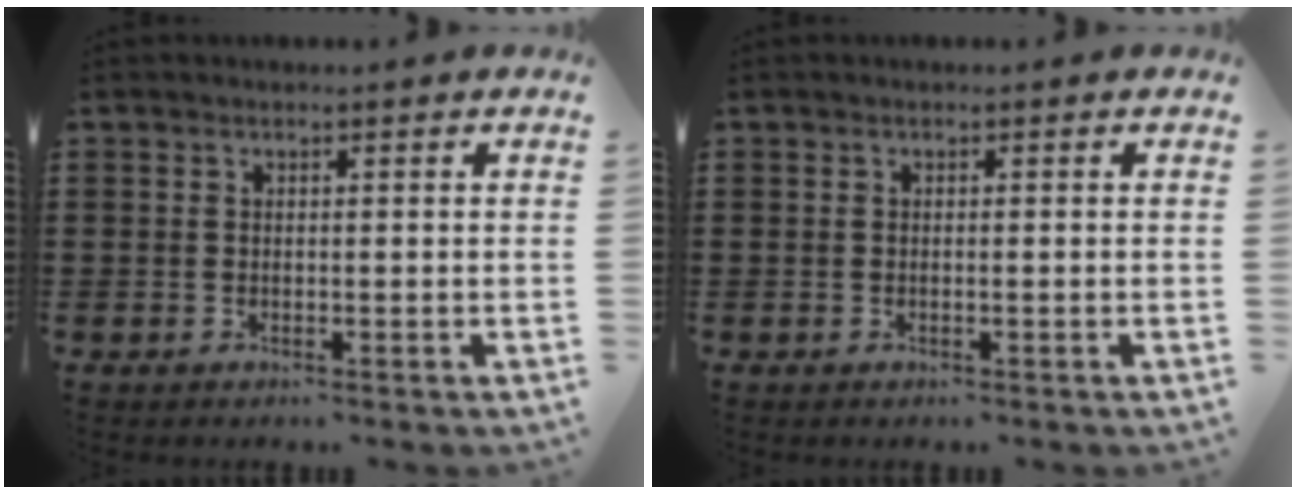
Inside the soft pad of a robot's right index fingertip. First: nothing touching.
{"total": 0.0}